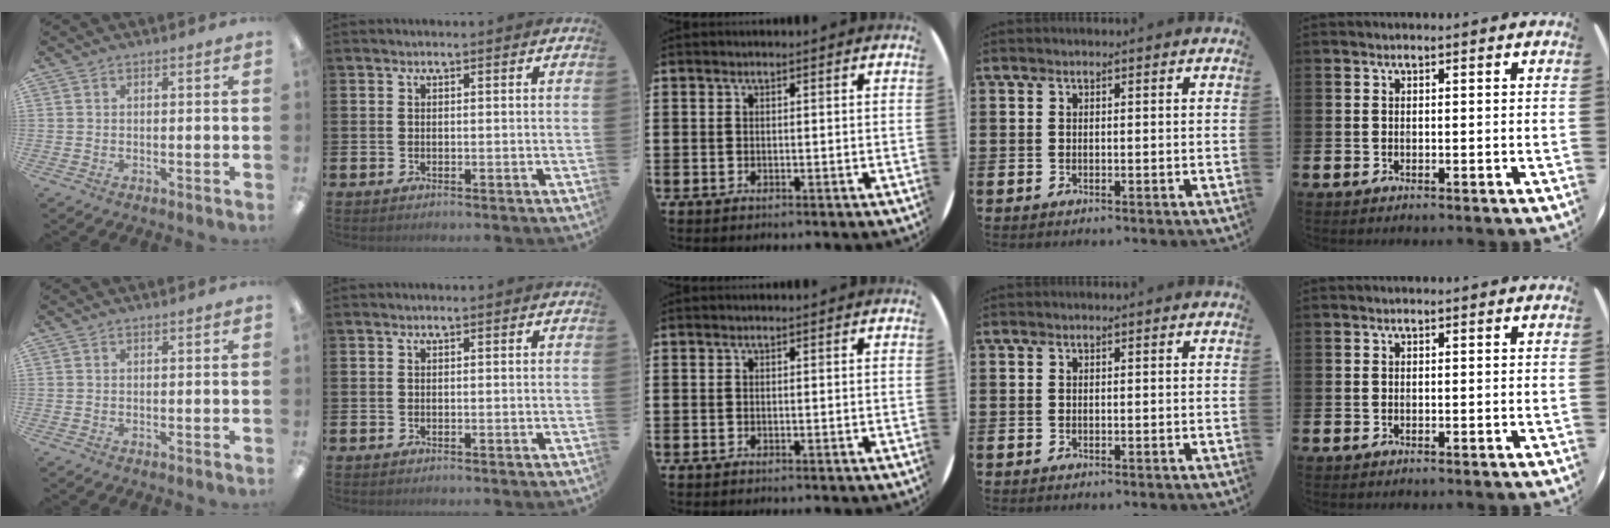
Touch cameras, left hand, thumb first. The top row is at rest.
{}